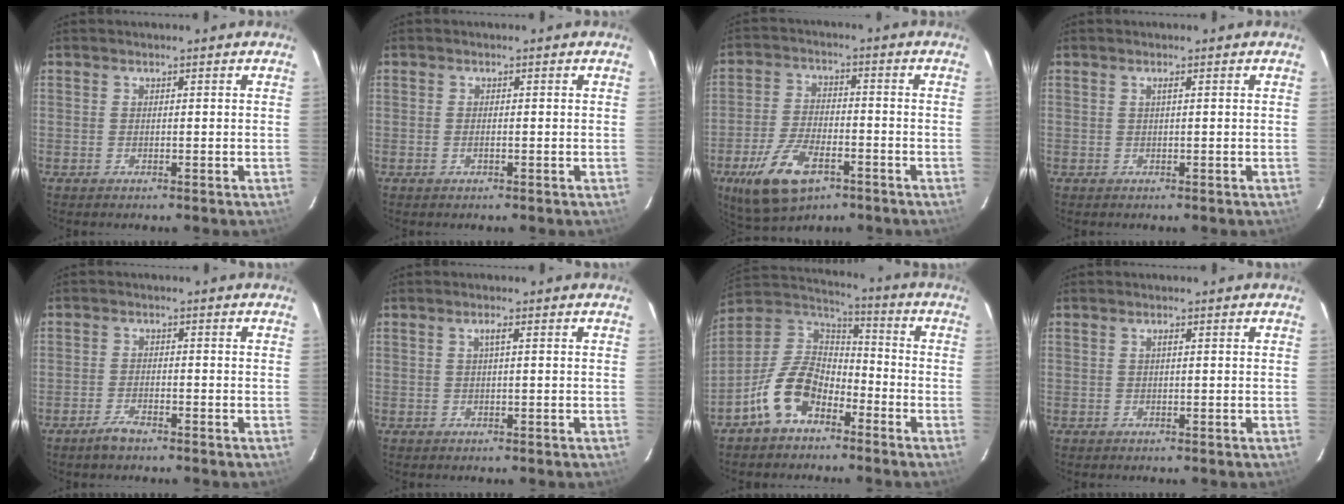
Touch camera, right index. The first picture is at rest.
{"total": 0.8, "force": [-0.3, 0.2, 0.7], "torque": [-0.015, 0.001, -0.005]}
{"total": 12.8, "force": [-6.9, 6.1, 8.9], "torque": [-0.193, -0.015, -0.120]}
{"total": 0.6, "force": [0.1, -0.2, 0.5], "torque": [-0.009, 0.003, 0.001]}
{"total": 3.0, "force": [-2.4, 0.8, 1.7], "torque": [-0.044, -0.001, -0.045]}
{"total": 1.1, "force": [0.2, -0.1, 1.1], "torque": [-0.018, 0.004, 0.002]}
{"total": 12.5, "force": [-7.0, 7.6, 7.1], "torque": [-0.155, 0.028, -0.134]}
{"total": 0.6, "force": [0.1, 0.1, 0.6], "torque": [-0.010, 0.004, 0.000]}